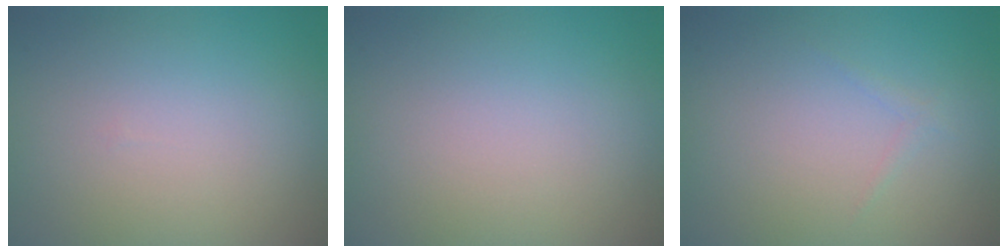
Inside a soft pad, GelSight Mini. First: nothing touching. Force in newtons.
{"total": 0.0}
{"total": 0.6, "press": 0.6, "slide": 0.0}